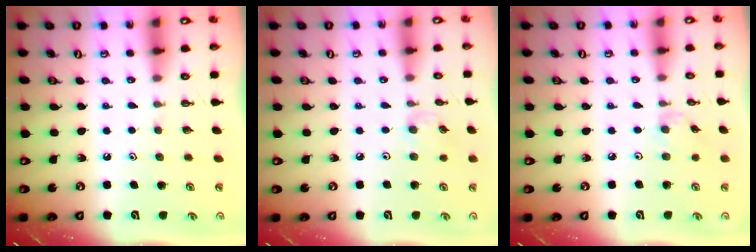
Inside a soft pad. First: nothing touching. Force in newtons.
{"total": 6.5, "press": 6.4, "slide": 0.6}
{"total": 2.1, "press": 2.1, "slide": 0.4}